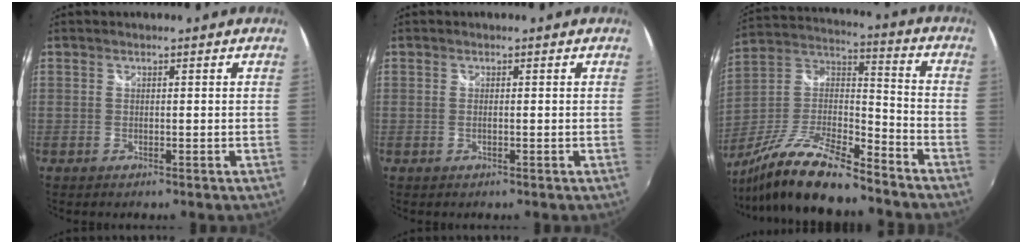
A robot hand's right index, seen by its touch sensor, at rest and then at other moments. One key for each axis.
{"total": 0.6, "fx": -0.1, "fy": 0.0, "fz": 0.5, "tx": -0.012, "ty": 0.000, "tz": -0.004}
{"total": 19.2, "fx": -14.7, "fy": 4.4, "fz": 11.5, "tx": -0.239, "ty": -0.011, "tz": -0.267}